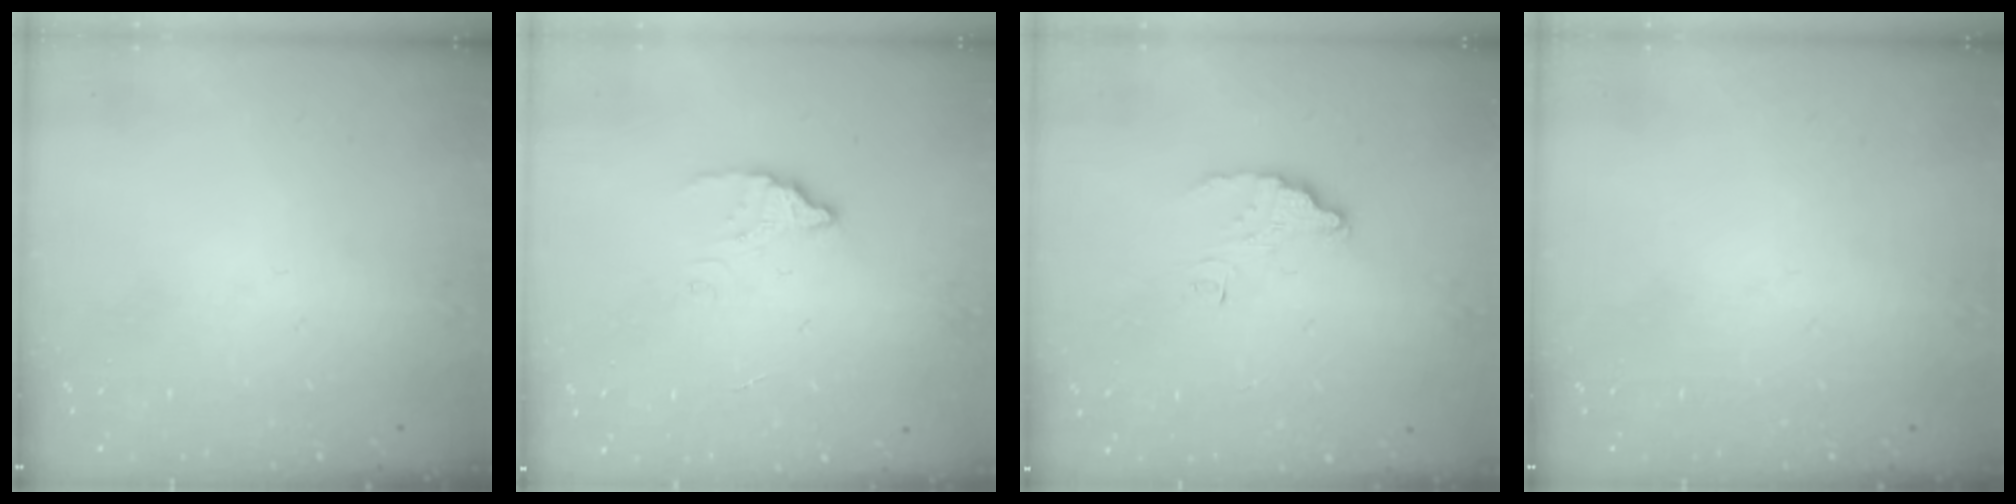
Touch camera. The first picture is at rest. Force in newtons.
{"total": 2.8, "press": 2.8, "slide": 0.2}
{"total": 4.5, "press": 4.5, "slide": 0.1}
{"total": 0.0}